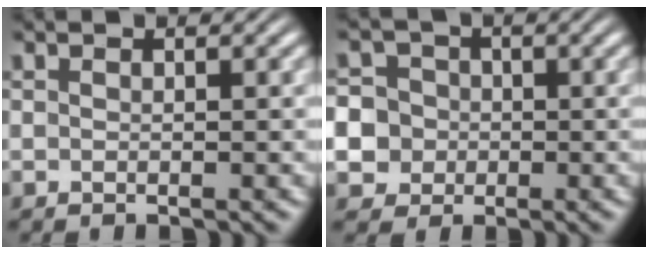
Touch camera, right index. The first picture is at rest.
{"total": 9.8, "force": [-1.7, 9.2, 3.0], "torque": [-0.095, -0.042, -0.026]}